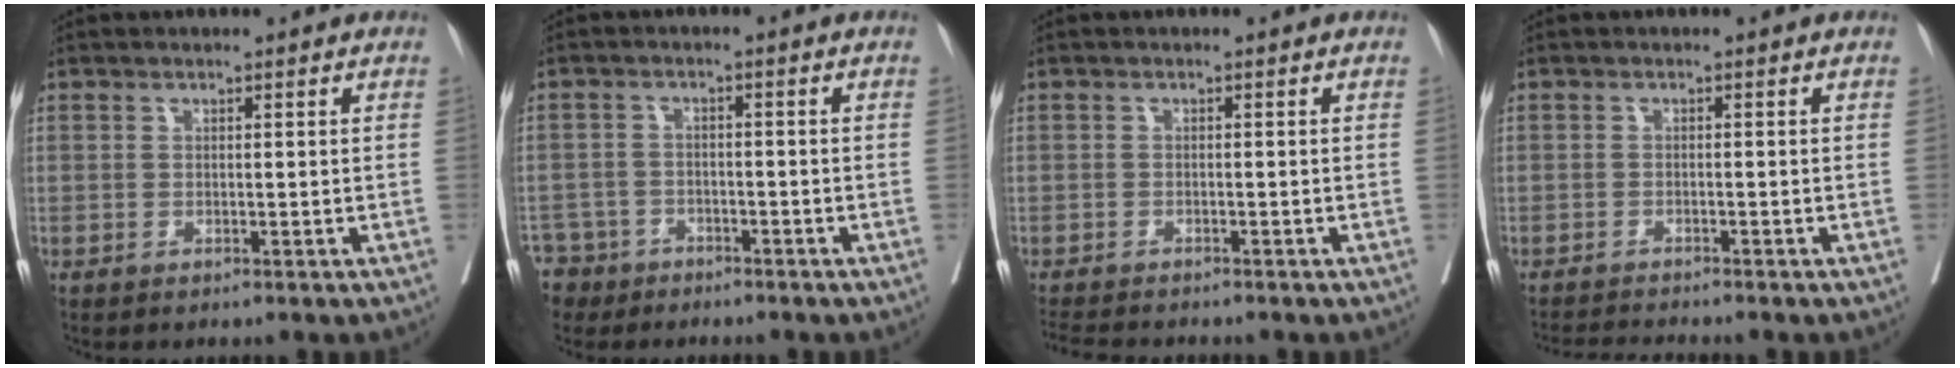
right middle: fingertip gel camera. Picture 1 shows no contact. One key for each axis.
{"total": 6.2, "fx": -4.8, "fy": 3.9, "fz": -0.1, "tx": -0.007, "ty": -0.003, "tz": -0.086}
{"total": 4.9, "fx": -4.5, "fy": 0.5, "fz": 1.7, "tx": -0.024, "ty": -0.012, "tz": -0.075}
{"total": 3.4, "fx": -3.2, "fy": -1.0, "fz": 0.5, "tx": -0.004, "ty": -0.017, "tz": -0.054}